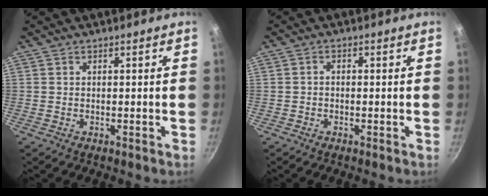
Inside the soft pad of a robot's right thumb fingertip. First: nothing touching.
{"total": 1.1, "force": [-0.5, 0.8, 0.7], "torque": [-0.013, 0.007, -0.010]}